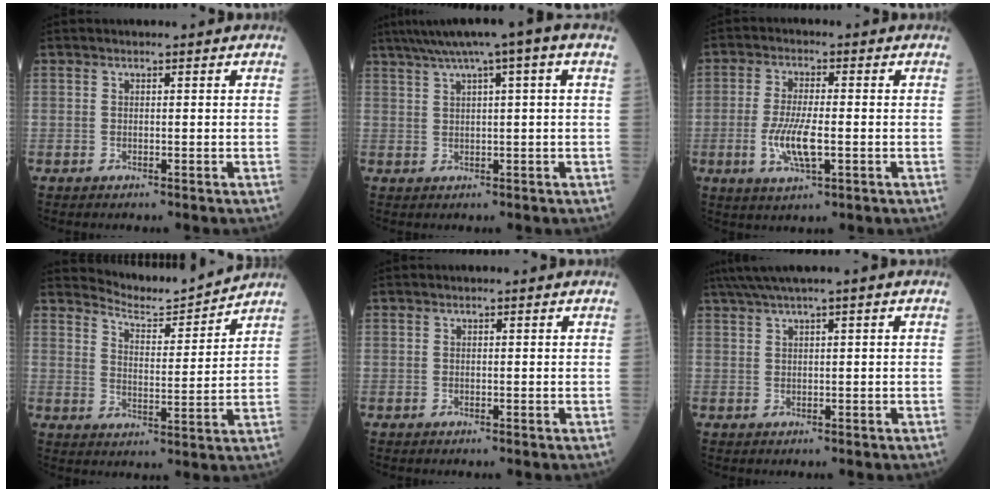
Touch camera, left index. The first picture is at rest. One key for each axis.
{"total": 8.6, "fx": 5.0, "fy": -0.6, "fz": 7.0, "tx": -0.112, "ty": 0.037, "tz": 0.077}
{"total": 6.5, "fx": -1.5, "fy": 1.5, "fz": 6.2, "tx": -0.133, "ty": -0.010, "tz": -0.029}
{"total": 7.8, "fx": 7.8, "fy": -0.3, "fz": -0.3, "tx": -0.011, "ty": -0.011, "tz": 0.129}
{"total": 0.0}
{"total": 3.9, "fx": 2.5, "fy": -0.6, "fz": 3.0, "tx": -0.065, "ty": 0.019, "tz": 0.052}